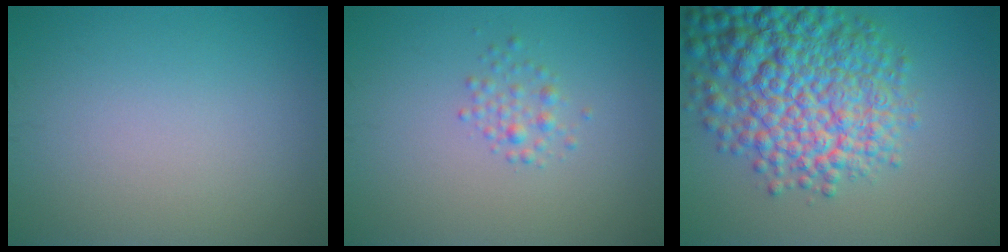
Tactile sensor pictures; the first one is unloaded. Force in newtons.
{"total": 1.4, "press": 1.4, "slide": 0.1}
{"total": 10.8, "press": 10.8, "slide": 0.4}